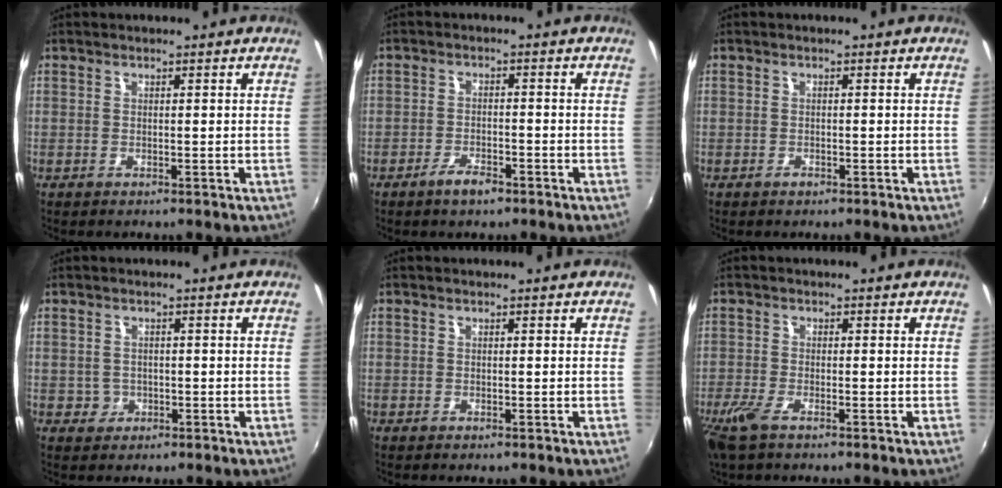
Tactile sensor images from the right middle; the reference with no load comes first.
{"total": 3.5, "force": [-2.7, 1.1, 2.1], "torque": [-0.051, -0.003, -0.049]}
{"total": 0.6, "force": [-0.5, 0.2, 0.1], "torque": [-0.001, -0.001, -0.010]}
{"total": 1.9, "force": [-0.5, 1.8, 0.2], "torque": [-0.003, 0.000, -0.005]}
{"total": 0.0}
{"total": 4.8, "force": [-3.2, 1.4, 3.2], "torque": [-0.083, -0.015, -0.064]}